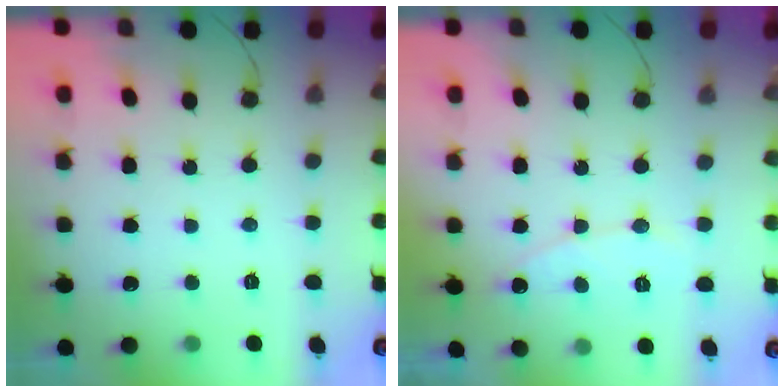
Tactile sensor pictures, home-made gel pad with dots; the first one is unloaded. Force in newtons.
{"total": 6.4, "press": 6.4, "slide": 0.4}